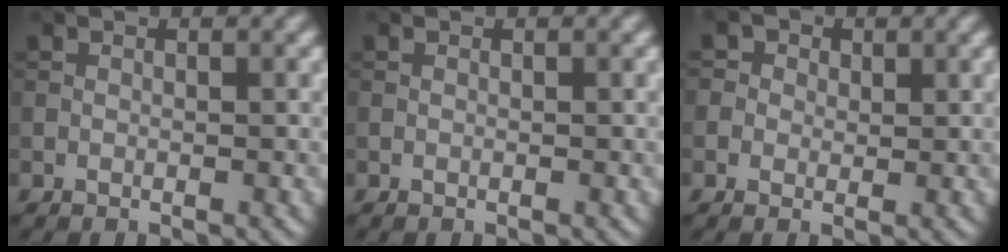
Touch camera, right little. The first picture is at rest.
{"total": 0.0}
{"total": 1.3, "force": [0.5, 1.2, 0.0], "torque": [0.009, -0.002, -0.017]}